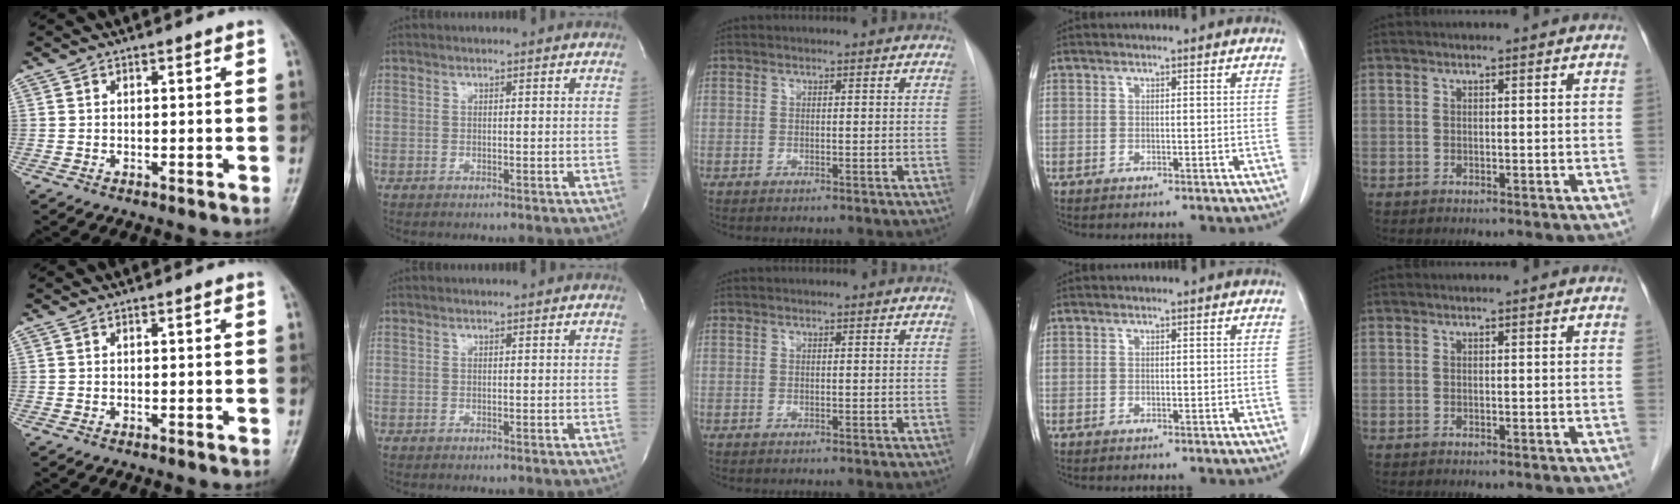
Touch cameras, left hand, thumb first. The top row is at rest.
{}